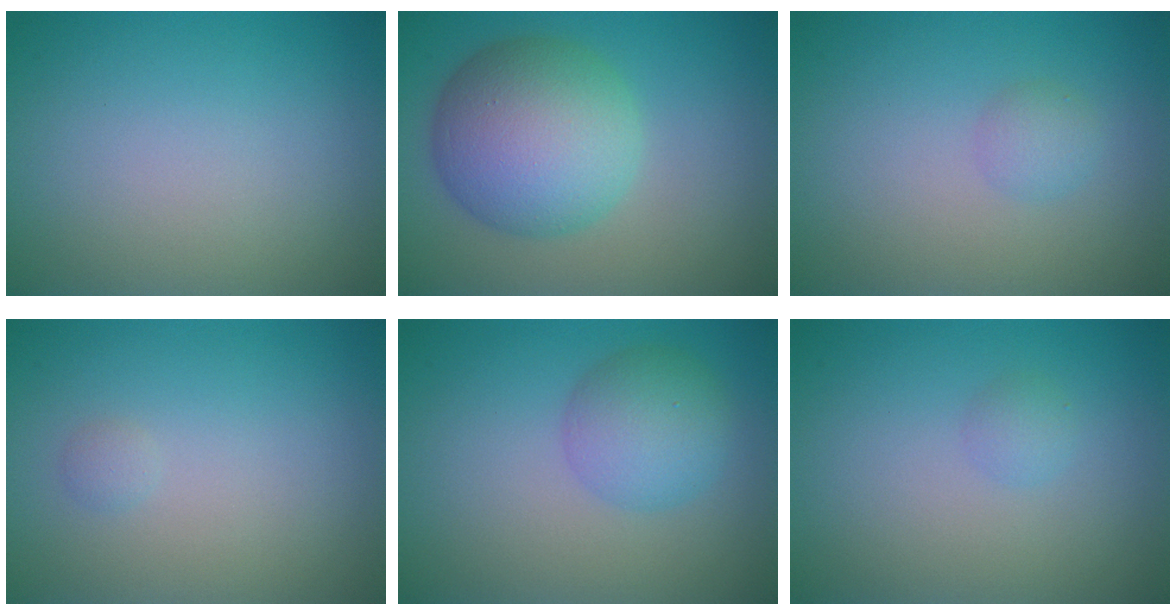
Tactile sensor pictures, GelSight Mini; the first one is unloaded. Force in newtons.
{"total": 8.7, "press": 8.7, "slide": 0.2}
{"total": 1.3, "press": 1.3, "slide": 0.1}
{"total": 0.6, "press": 0.6, "slide": 0.1}
{"total": 3.9, "press": 3.9, "slide": 0.1}
{"total": 1.0, "press": 1.0, "slide": 0.1}